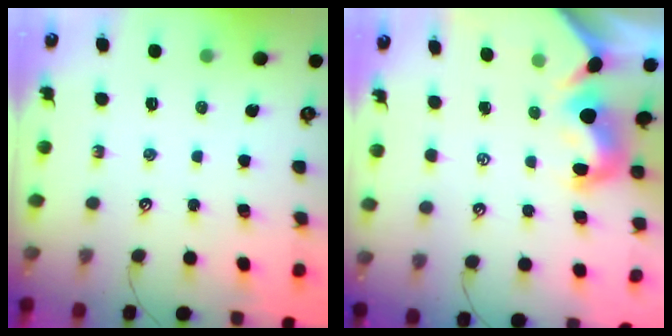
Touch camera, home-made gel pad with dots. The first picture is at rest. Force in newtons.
{"total": 3.4, "press": 3.2, "slide": 1.1}